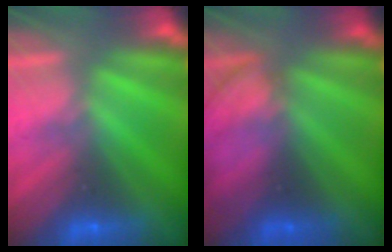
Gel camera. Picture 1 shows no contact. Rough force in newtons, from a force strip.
{"total": 2.3}